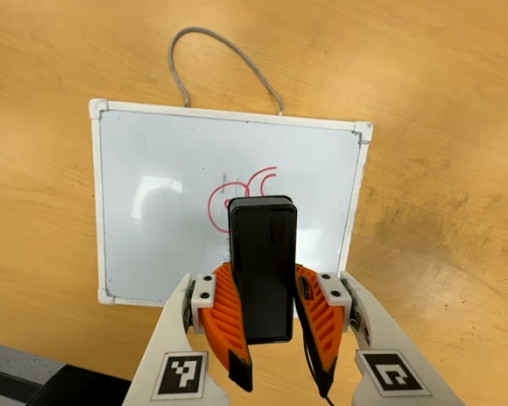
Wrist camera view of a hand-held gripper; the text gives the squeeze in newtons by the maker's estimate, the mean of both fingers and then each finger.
{"total": 10.8, "left": 9.5, "right": 12.1}